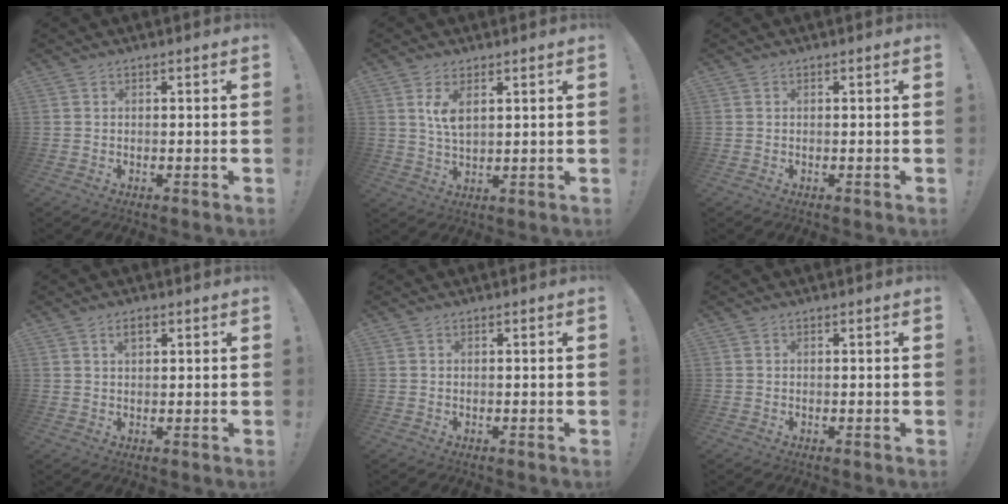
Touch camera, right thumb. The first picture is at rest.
{"total": 5.2, "force": [2.4, 2.0, 4.1], "torque": [-0.071, -0.014, 0.039]}
{"total": 0.0}
{"total": 2.5, "force": [1.2, 1.1, 1.8], "torque": [-0.029, 0.000, 0.019]}
{"total": 0.0}
{"total": 0.0}